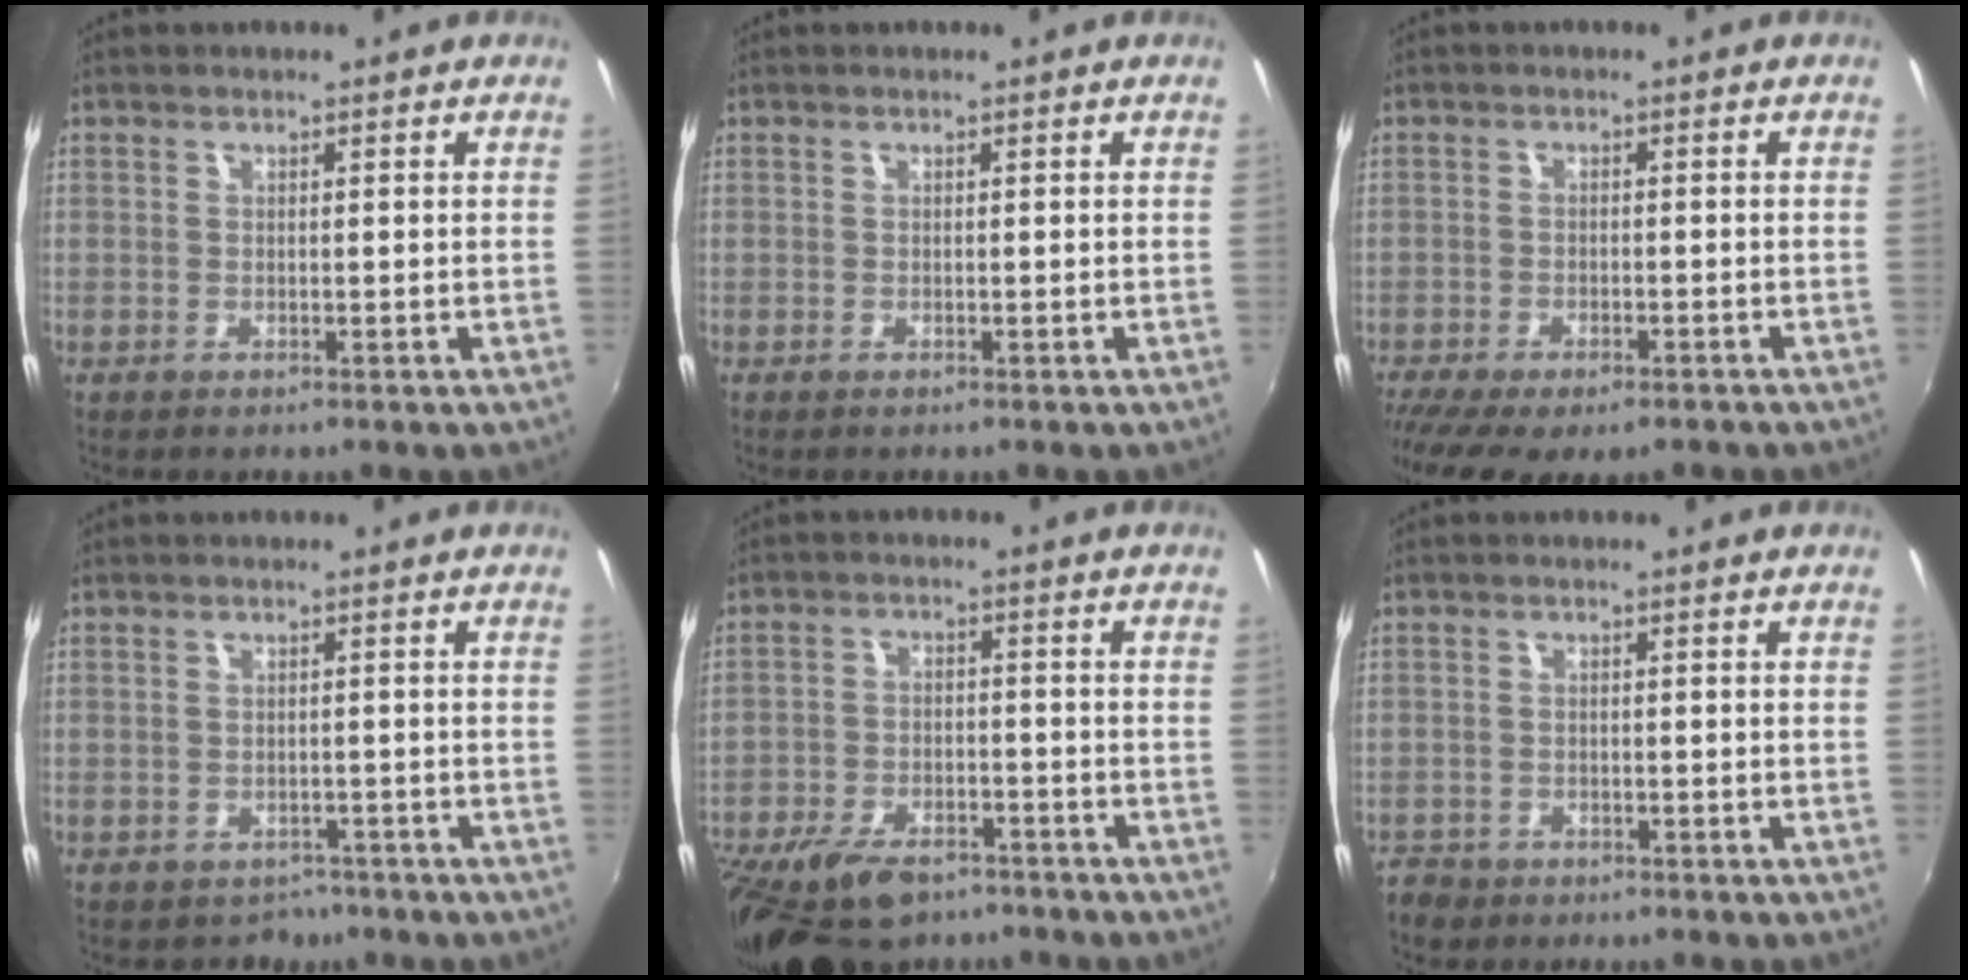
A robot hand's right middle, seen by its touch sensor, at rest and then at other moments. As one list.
[{"total": 0.0}, {"total": 10.8, "force": [-8.2, 3.5, 6.0], "torque": [-0.140, -0.047, -0.131]}, {"total": 3.3, "force": [-2.2, 2.4, -0.2], "torque": [-0.003, 0.005, -0.030]}, {"total": 16.3, "force": [-11.8, 7.8, 8.2], "torque": [-0.188, -0.028, -0.195]}, {"total": 4.1, "force": [-3.0, 2.6, 0.9], "torque": [-0.034, -0.006, -0.056]}]